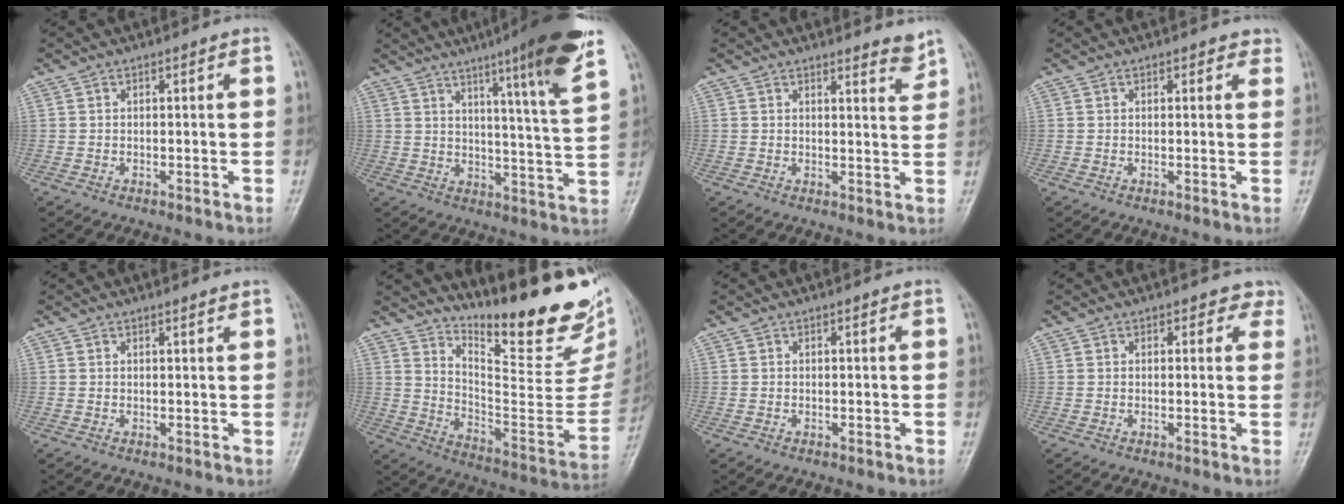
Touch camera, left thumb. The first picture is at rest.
{"total": 16.3, "force": [10.0, 0.6, 12.9], "torque": [-0.177, -0.050, 0.133]}
{"total": 3.1, "force": [2.8, 0.7, 1.0], "torque": [-0.004, -0.029, 0.032]}
{"total": 1.6, "force": [1.1, 1.1, 0.6], "torque": [0.014, -0.004, 0.006]}
{"total": 0.8, "force": [0.7, 0.1, 0.2], "torque": [-0.004, -0.006, 0.011]}
{"total": 25.5, "force": [19.3, 7.1, 15.2], "torque": [-0.186, -0.146, 0.281]}
{"total": 0.0}
{"total": 2.5, "force": [1.8, 1.7, 0.2], "torque": [0.026, -0.008, 0.004]}